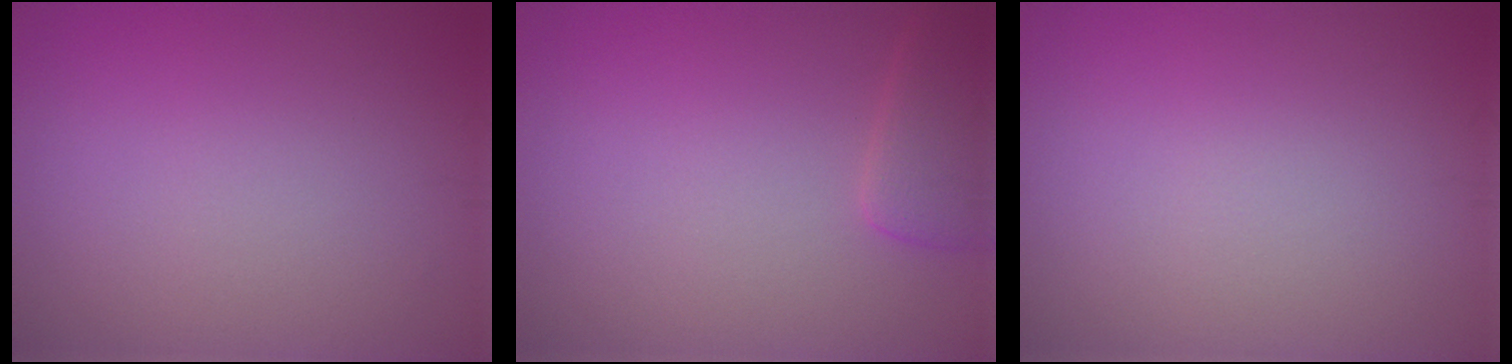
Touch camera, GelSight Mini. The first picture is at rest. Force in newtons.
{"total": 2.4, "press": 2.4, "slide": 0.2}
{"total": 0.0}